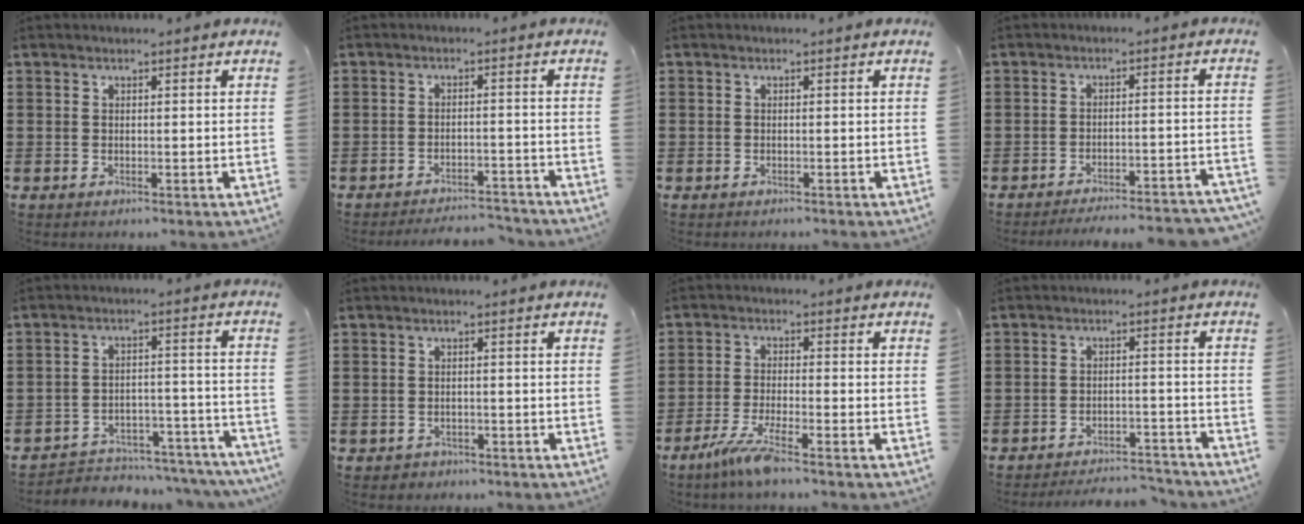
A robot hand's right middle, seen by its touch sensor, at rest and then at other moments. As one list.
[{"total": 3.4, "force": [-3.4, 0.3, -0.1], "torque": [-0.005, 0.002, -0.073]}, {"total": 0.6, "force": [-0.5, 0.4, 0.0], "torque": [0.001, 0.004, -0.012]}, {"total": 3.8, "force": [-3.7, -0.2, 1.1], "torque": [-0.019, -0.001, -0.075]}, {"total": 4.3, "force": [-4.2, 1.0, 0.5], "torque": [-0.014, 0.010, -0.089]}, {"total": 1.0, "force": [-0.8, 0.6, 0.0], "torque": [-0.003, 0.002, -0.019]}, {"total": 5.1, "force": [-3.7, 0.0, 3.6], "torque": [-0.085, -0.019, -0.071]}, {"total": 3.9, "force": [-3.9, 0.3, 0.2], "torque": [-0.007, 0.004, -0.082]}]